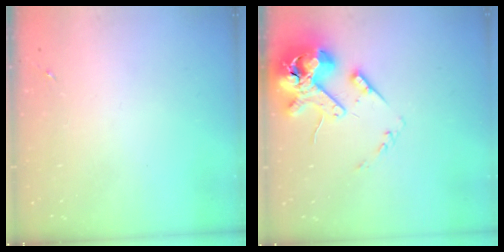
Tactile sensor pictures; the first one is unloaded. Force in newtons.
{"total": 15.9, "press": 15.7, "slide": 2.5}